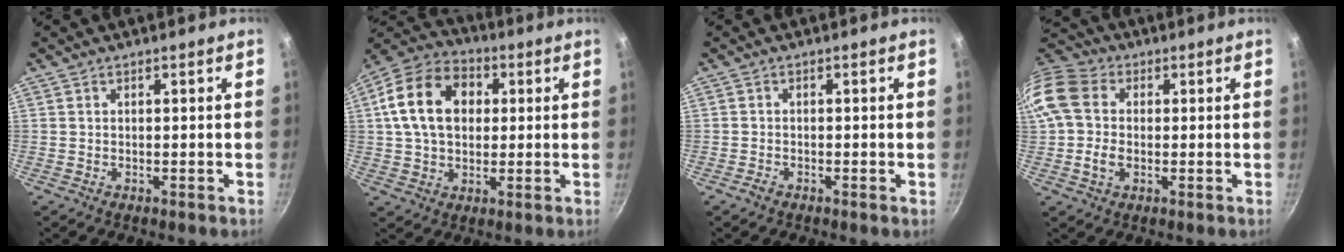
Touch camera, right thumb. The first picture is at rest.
{"total": 15.6, "force": [2.9, 11.3, 10.3], "torque": [-0.162, 0.020, 0.037]}
{"total": 1.1, "force": [-0.8, 0.3, 0.7], "torque": [-0.021, 0.004, -0.023]}
{"total": 13.0, "force": [0.1, 10.3, 8.0], "torque": [-0.168, 0.022, -0.010]}